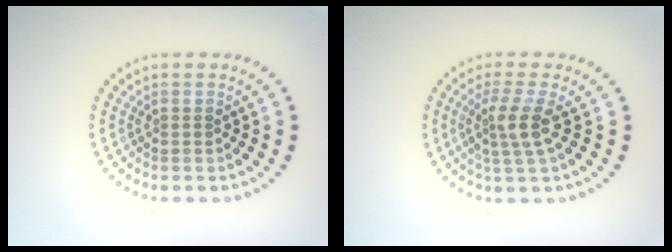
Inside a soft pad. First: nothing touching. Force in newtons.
{"total": 2.7, "press": 2.1, "slide": 1.7}